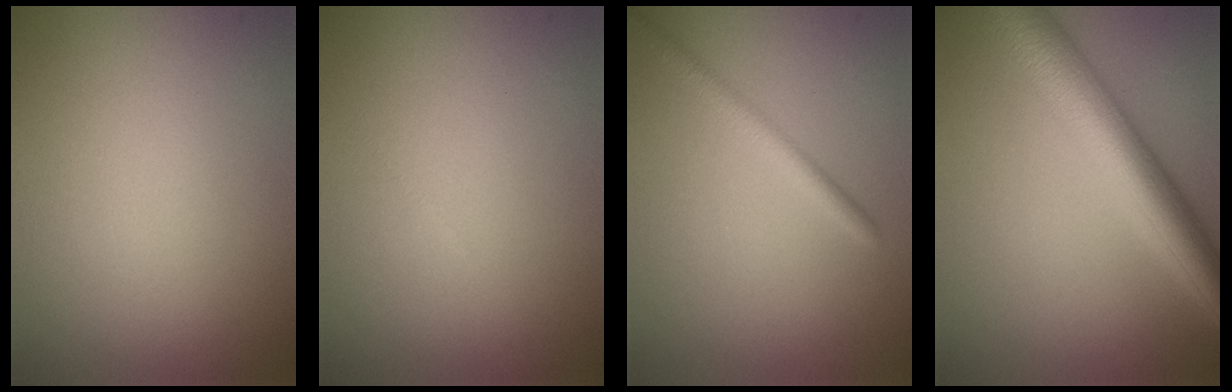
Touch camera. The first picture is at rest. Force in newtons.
{"total": 0.0}
{"total": 1.9, "press": 1.9, "slide": 0.1}
{"total": 7.5, "press": 7.5, "slide": 0.1}